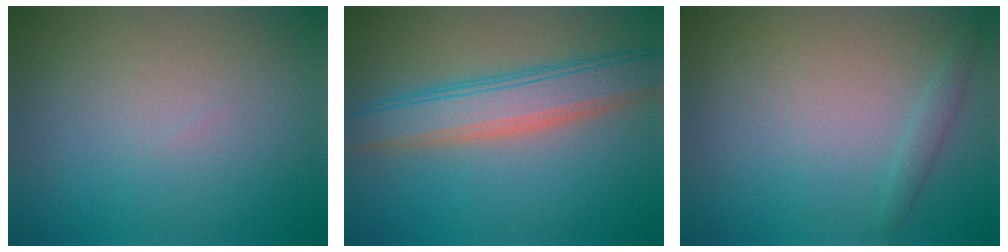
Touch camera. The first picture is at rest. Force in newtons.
{"total": 5.9, "press": 5.9, "slide": 0.1}
{"total": 1.0, "press": 1.0, "slide": 0.1}